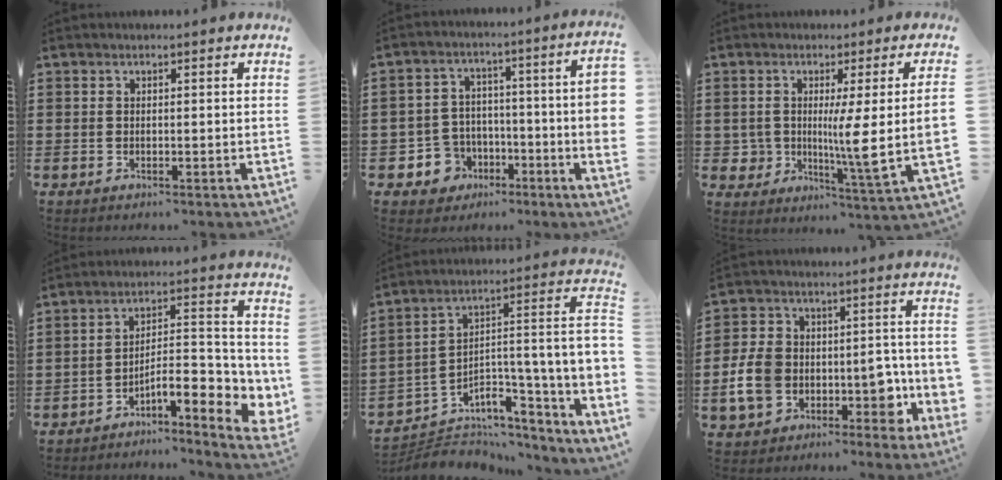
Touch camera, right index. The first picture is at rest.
{"total": 7.2, "force": [-3.4, 4.8, 4.1], "torque": [-0.095, 0.016, -0.062]}
{"total": 8.3, "force": [0.3, 0.9, 8.2], "torque": [-0.155, -0.020, -0.005]}
{"total": 7.8, "force": [-3.9, 2.5, 6.3], "torque": [-0.099, -0.014, -0.071]}
{"total": 7.2, "force": [-1.7, 2.9, 6.3], "torque": [-0.121, -0.015, -0.035]}
{"total": 11.8, "force": [-3.3, 8.2, 7.8], "torque": [-0.150, 0.007, -0.053]}